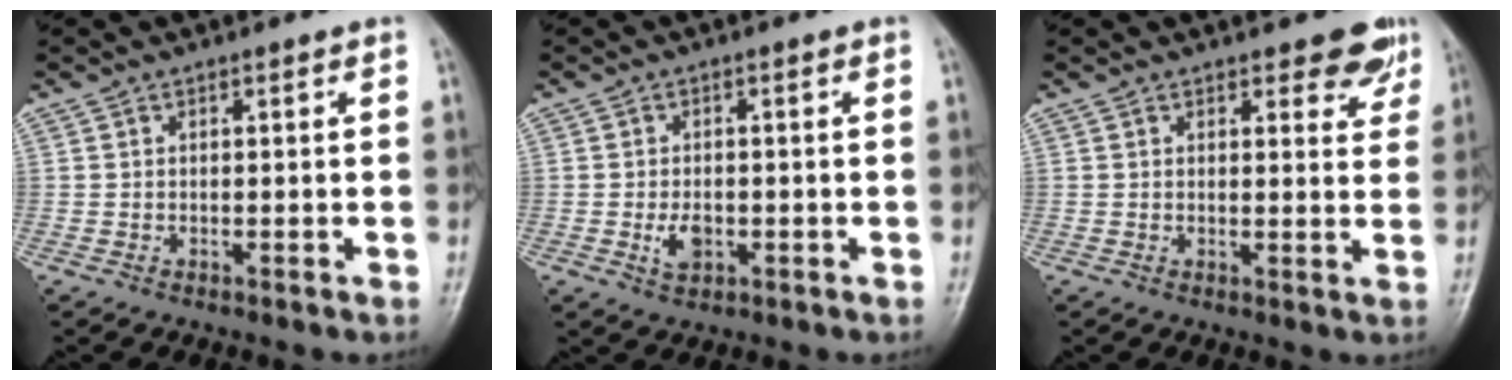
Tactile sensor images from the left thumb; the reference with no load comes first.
{"total": 3.5, "force": [-0.9, 2.2, 2.5], "torque": [-0.042, -0.001, -0.013]}
{"total": 5.3, "force": [3.5, 2.4, 3.2], "torque": [-0.006, -0.016, 0.040]}